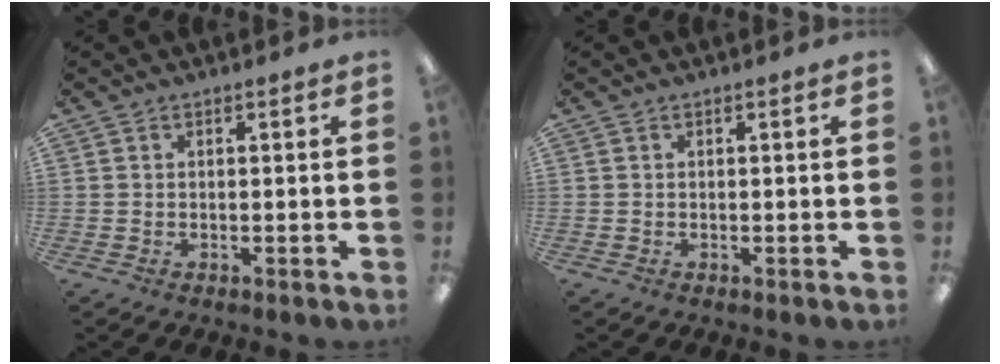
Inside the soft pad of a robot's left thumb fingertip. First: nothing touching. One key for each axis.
{"total": 0.0}